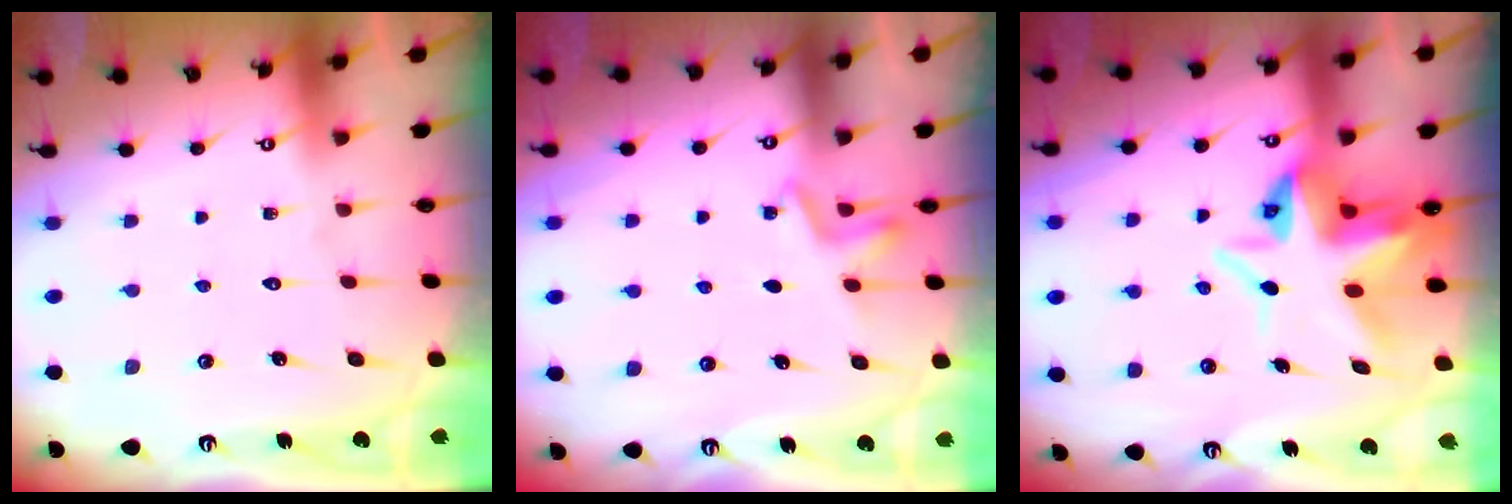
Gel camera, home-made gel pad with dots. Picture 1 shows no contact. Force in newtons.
{"total": 2.8, "press": 2.4, "slide": 1.4}
{"total": 8.1, "press": 8.1, "slide": 1.0}